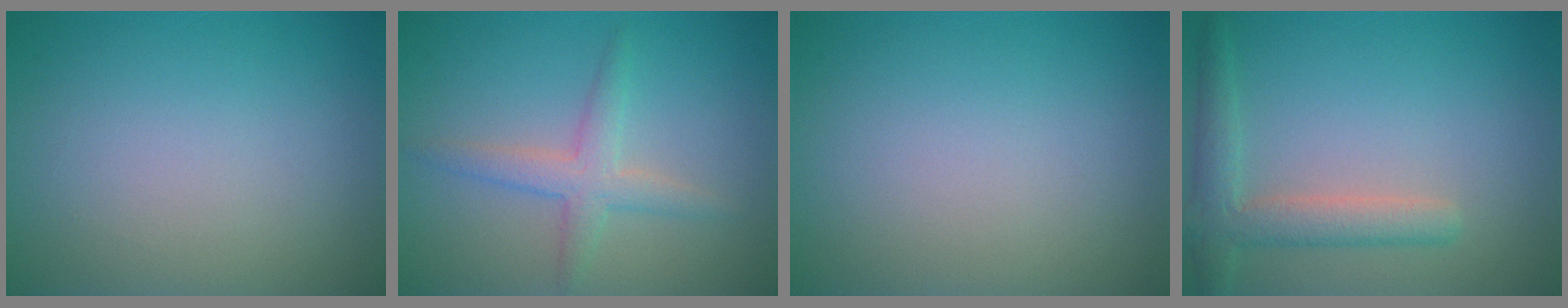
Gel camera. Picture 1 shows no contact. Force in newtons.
{"total": 2.7, "press": 2.7, "slide": 0.1}
{"total": 0.0}
{"total": 3.5, "press": 3.5, "slide": 0.3}